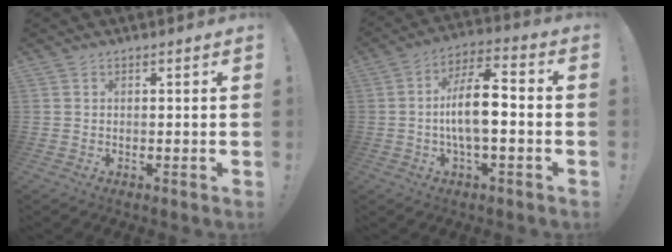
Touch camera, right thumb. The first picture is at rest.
{"total": 12.4, "force": [-1.5, 4.6, 11.4], "torque": [-0.200, 0.010, -0.033]}